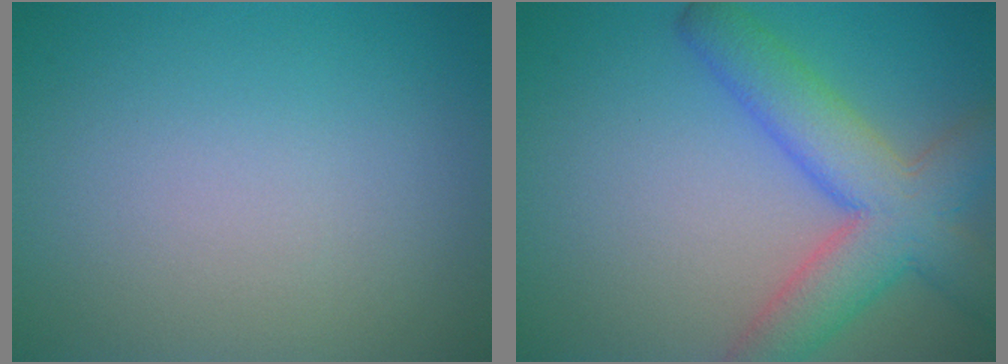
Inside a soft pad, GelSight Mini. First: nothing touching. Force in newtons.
{"total": 7.3, "press": 7.3, "slide": 0.4}